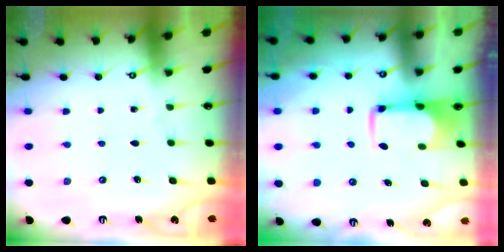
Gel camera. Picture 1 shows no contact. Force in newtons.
{"total": 1.8, "press": 1.7, "slide": 0.5}